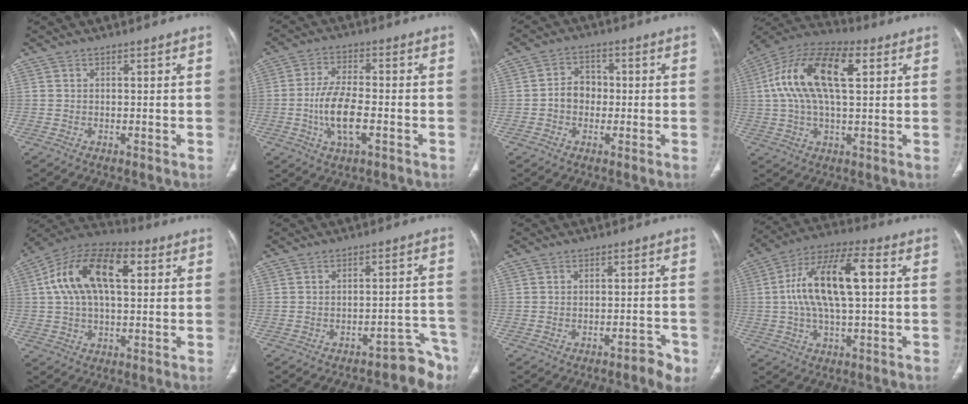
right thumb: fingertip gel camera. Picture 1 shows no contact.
{"total": 9.4, "force": [-2.4, 3.9, 8.2], "torque": [-0.163, 0.012, -0.045]}
{"total": 5.1, "force": [-0.7, 4.2, 2.7], "torque": [-0.024, 0.018, -0.019]}
{"total": 17.8, "force": [4.3, 8.3, 15.2], "torque": [-0.283, 0.027, 0.068]}
{"total": 16.9, "force": [4.0, 8.6, 13.9], "torque": [-0.249, 0.032, 0.064]}
{"total": 7.1, "force": [-6.2, 2.8, 2.0], "torque": [0.016, 0.083, -0.080]}
{"total": 3.5, "force": [-2.3, 1.1, 2.4], "torque": [-0.026, 0.021, -0.029]}
{"total": 15.4, "force": [1.6, 5.9, 14.1], "torque": [-0.274, 0.032, 0.024]}